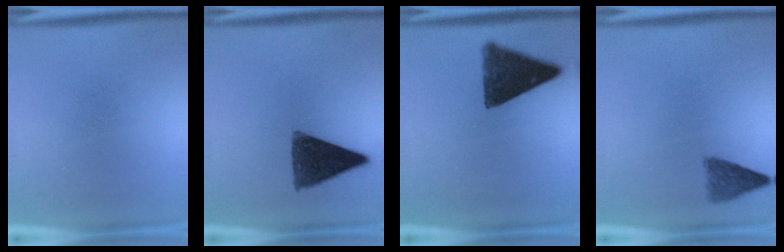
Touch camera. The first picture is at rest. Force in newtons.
{"total": 11.9}
{"total": 11.5}
{"total": 3.4}